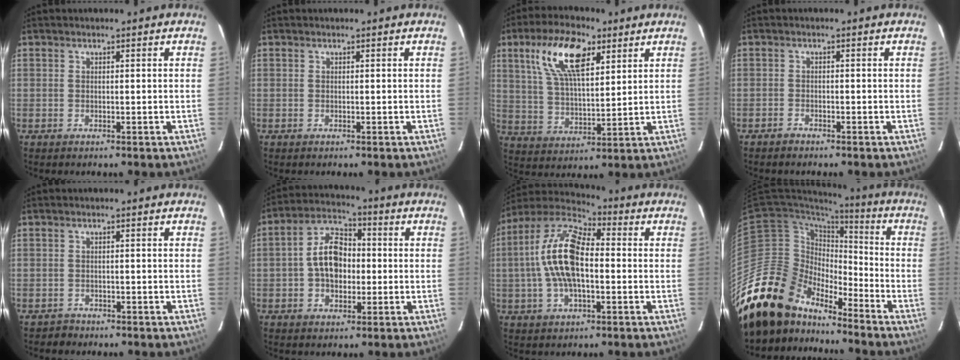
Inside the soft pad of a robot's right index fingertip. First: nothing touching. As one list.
[{"total": 0.0}, {"total": 13.1, "force": [6.7, 5.4, 9.9], "torque": [-0.186, 0.022, 0.127]}, {"total": 1.3, "force": [-1.2, 0.1, -0.6], "torque": [0.001, 0.003, -0.025]}, {"total": 1.7, "force": [-1.4, 0.7, -0.8], "torque": [0.011, 0.005, -0.021]}, {"total": 9.7, "force": [-0.5, 6.5, 7.2], "torque": [-0.138, 0.027, -0.007]}, {"total": 15.1, "force": [-0.5, 7.0, 13.4], "torque": [-0.265, 0.016, -0.018]}, {"total": 20.0, "force": [-17.3, 8.9, 4.8], "torque": [-0.104, 0.015, -0.305]}]